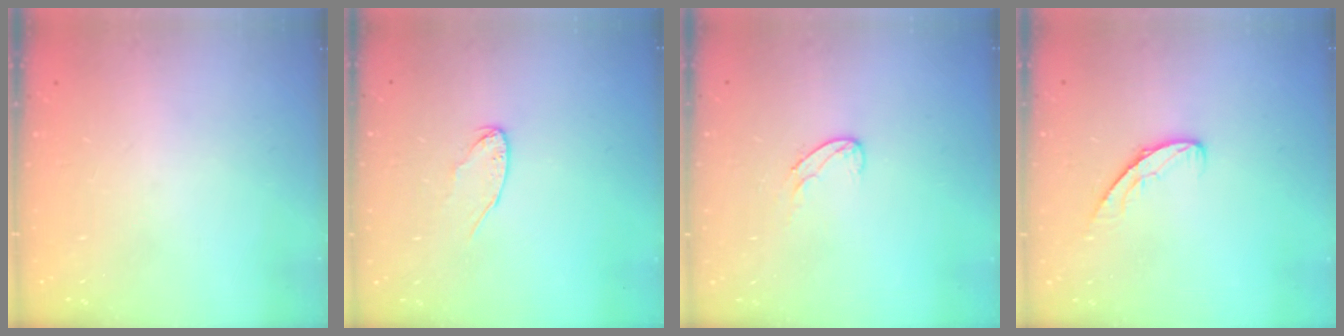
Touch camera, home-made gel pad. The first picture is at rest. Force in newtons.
{"total": 4.8, "press": 4.8, "slide": 0.3}
{"total": 6.4, "press": 6.3, "slide": 0.6}
{"total": 5.2, "press": 5.2, "slide": 0.3}